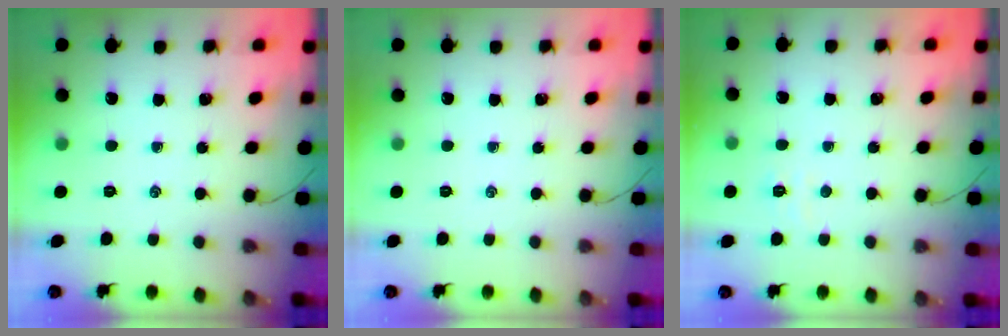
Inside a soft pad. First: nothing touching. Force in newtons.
{"total": 0.0}
{"total": 3.1, "press": 2.9, "slide": 1.0}